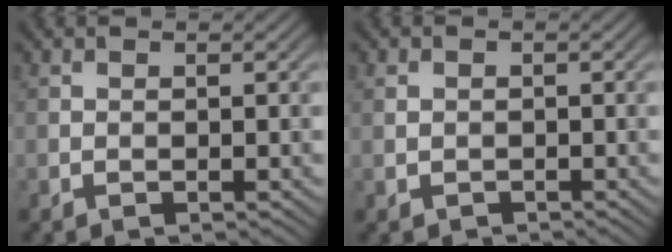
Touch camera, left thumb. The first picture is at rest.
{"total": 1.3, "force": [-0.2, 1.2, 0.4], "torque": [-0.008, -0.004, -0.007]}